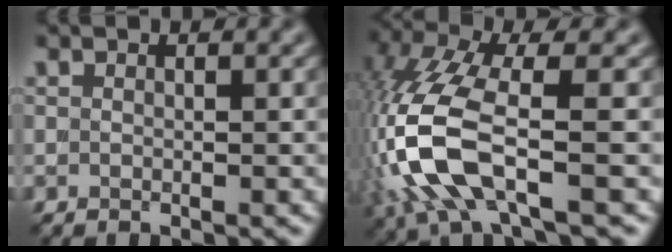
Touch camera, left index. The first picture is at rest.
{"total": 10.1, "force": [-2.7, 3.5, 9.0], "torque": [-0.223, 0.002, -0.061]}